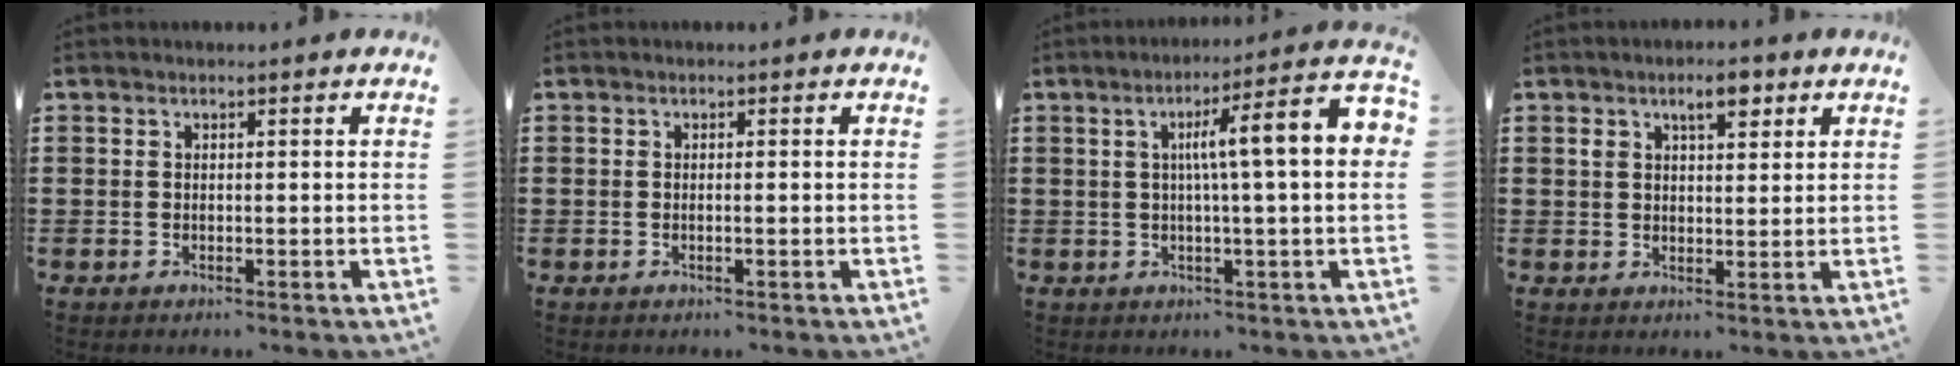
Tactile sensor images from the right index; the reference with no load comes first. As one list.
[{"total": 0.5, "force": [-0.2, -0.1, 0.5], "torque": [-0.009, -0.002, -0.004]}, {"total": 8.9, "force": [1.1, 0.3, 8.8], "torque": [-0.150, -0.009, 0.008]}, {"total": 4.2, "force": [2.4, 1.8, 3.0], "torque": [-0.039, 0.000, 0.035]}]